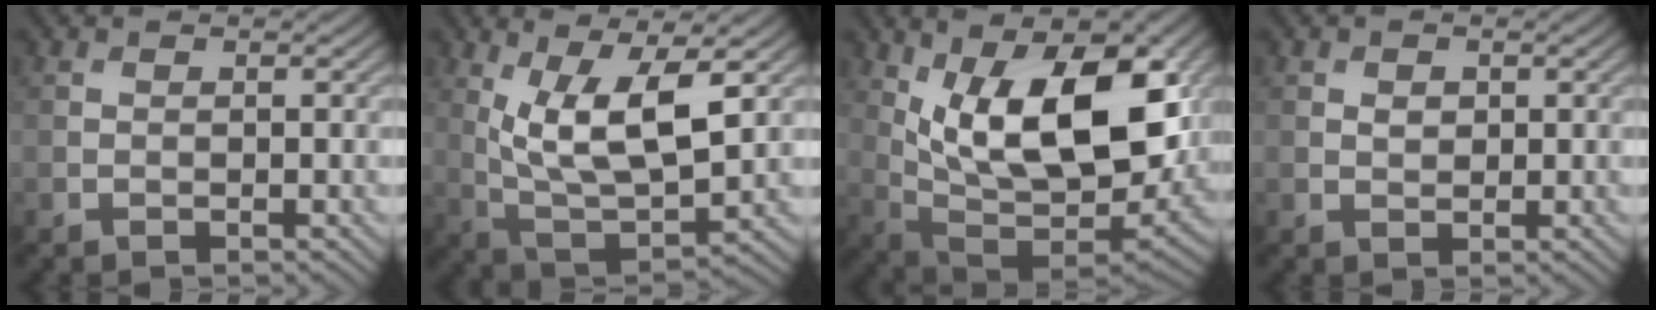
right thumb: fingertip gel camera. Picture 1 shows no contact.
{"total": 11.2, "force": [3.5, 4.1, 9.8], "torque": [-0.201, -0.005, 0.073]}
{"total": 18.1, "force": [5.1, 8.6, 15.1], "torque": [-0.248, 0.009, 0.085]}
{"total": 1.2, "force": [0.4, 0.9, 0.7], "torque": [-0.014, -0.002, 0.007]}